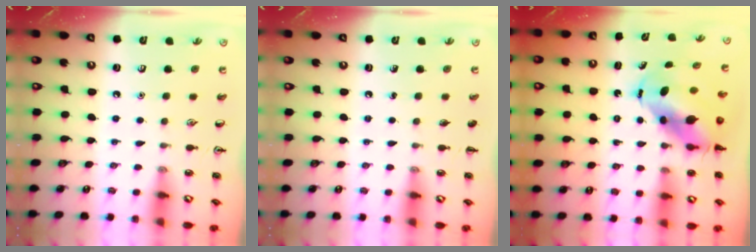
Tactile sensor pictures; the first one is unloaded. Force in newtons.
{"total": 0.0}
{"total": 8.0, "press": 7.7, "slide": 2.1}